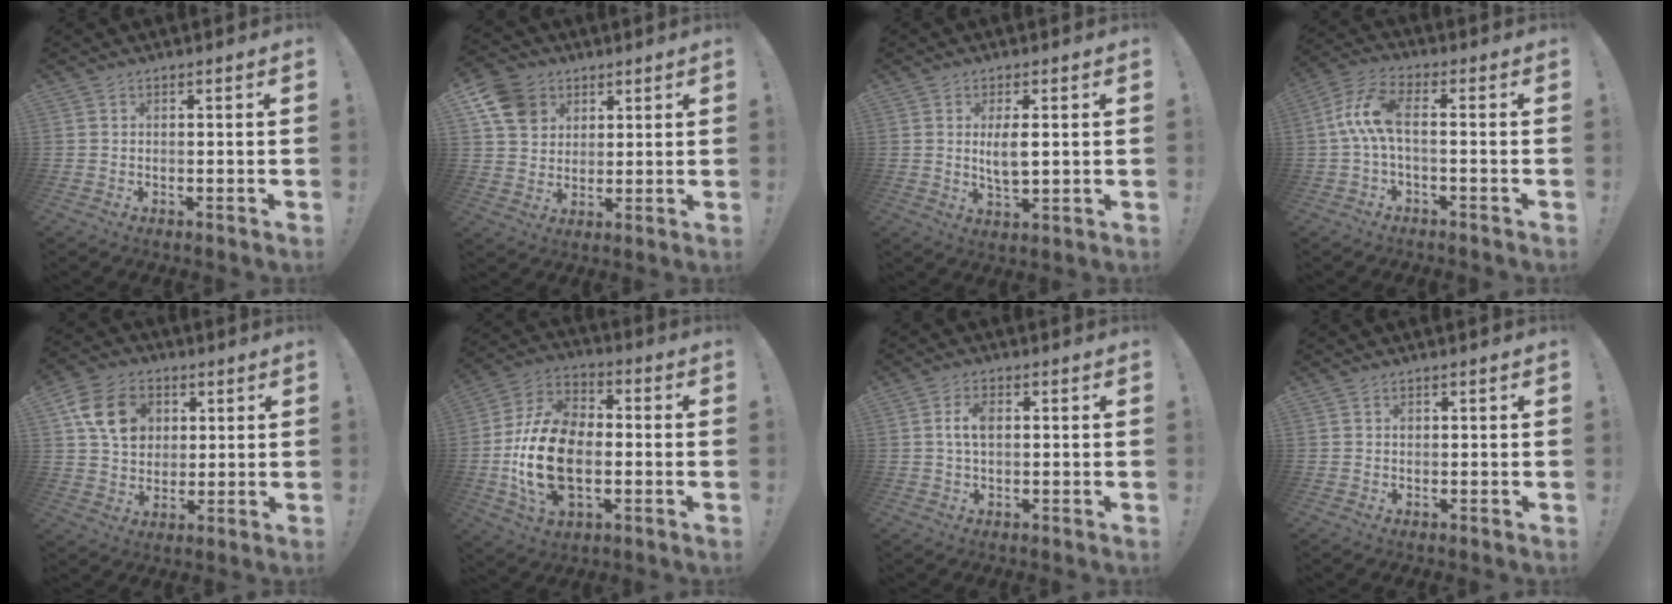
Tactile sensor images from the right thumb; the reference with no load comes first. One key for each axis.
{"total": 11.4, "fx": 5.3, "fy": 9.0, "fz": 4.5, "tx": -0.078, "ty": -0.018, "tz": 0.110}
{"total": 5.7, "fx": 1.0, "fy": 2.2, "fz": 5.1, "tx": -0.086, "ty": -0.010, "tz": 0.012}
{"total": 9.3, "fx": 0.0, "fy": 3.4, "fz": 8.6, "tx": -0.171, "ty": 0.002, "tz": 0.002}
{"total": 14.9, "fx": 5.1, "fy": 11.6, "fz": 7.7, "tx": -0.113, "ty": -0.006, "tz": 0.104}
{"total": 20.5, "fx": -3.9, "fy": 13.5, "fz": 15.0, "tx": -0.290, "ty": 0.023, "tz": -0.058}
{"total": 4.6, "fx": 0.6, "fy": 2.5, "fz": 3.8, "tx": -0.072, "ty": 0.009, "tz": 0.010}
{"total": 0.5, "fx": 0.0, "fy": 0.5, "fz": 0.2, "tx": 0.001, "ty": 0.001, "tz": -0.001}